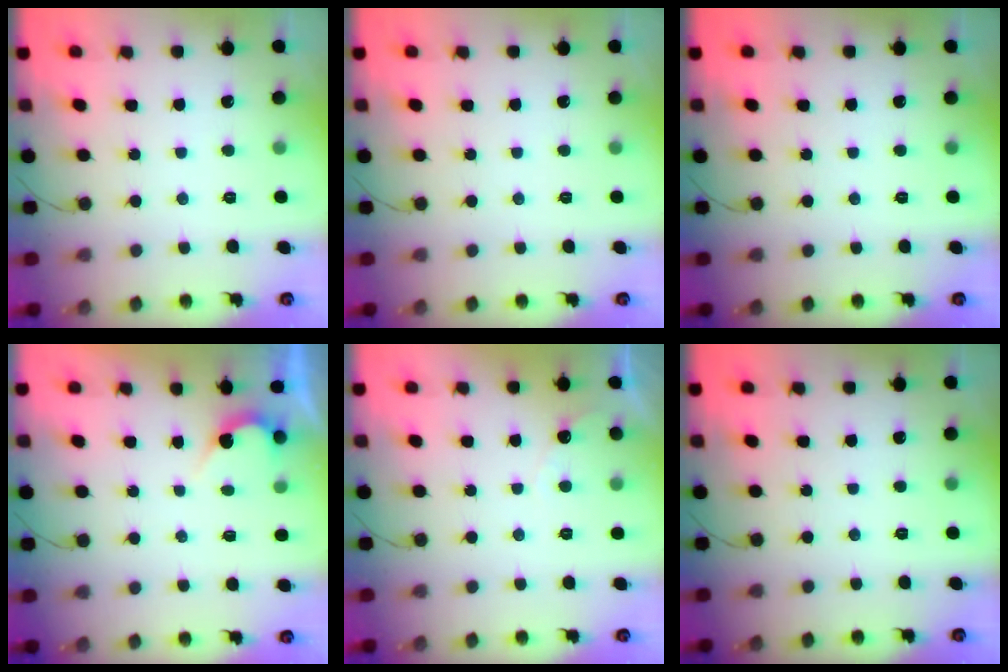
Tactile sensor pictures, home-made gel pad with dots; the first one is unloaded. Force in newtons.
{"total": 0.0}
{"total": 0.0}
{"total": 3.0, "press": 3.0, "slide": 0.1}
{"total": 2.3, "press": 2.3, "slide": 0.1}
{"total": 0.0}